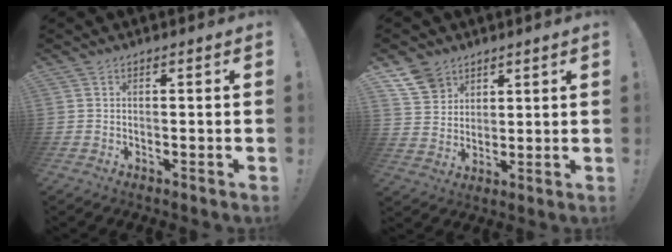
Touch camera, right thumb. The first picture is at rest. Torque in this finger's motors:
{"motor_torque": [-0.42, 0.03, -0.35, 0.43, -0.12]}